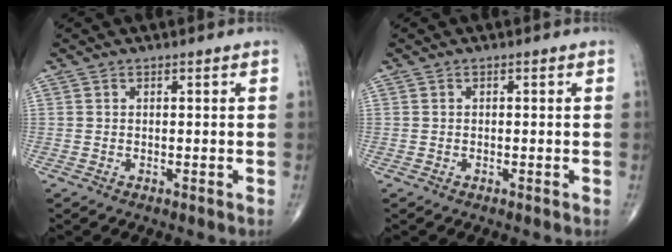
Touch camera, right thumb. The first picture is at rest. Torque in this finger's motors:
{"motor_torque": [-0.13, -0.05, 0.17, 0.32, 0.02]}